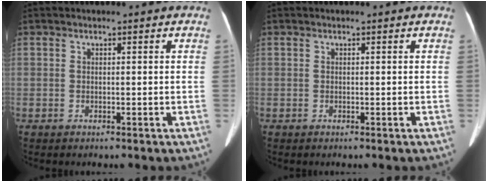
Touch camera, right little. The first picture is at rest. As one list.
[{"total": 0.0}]